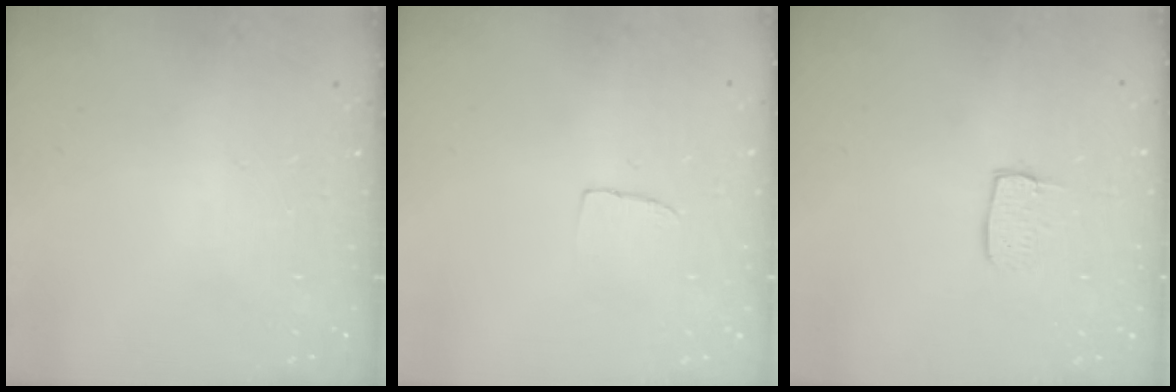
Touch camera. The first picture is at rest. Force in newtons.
{"total": 2.4, "press": 2.4, "slide": 0.1}
{"total": 6.2, "press": 6.2, "slide": 0.4}